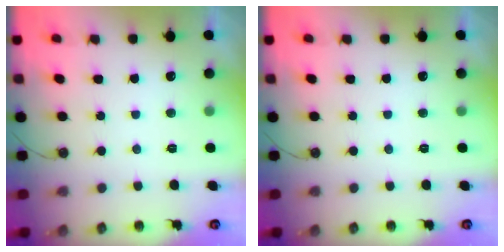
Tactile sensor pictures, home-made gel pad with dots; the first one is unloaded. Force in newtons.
{"total": 0.0}